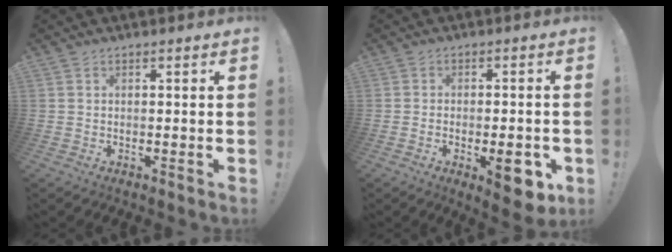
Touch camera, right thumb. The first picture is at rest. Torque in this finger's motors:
{"motor_torque": [0.05, 0.10, -0.02, 0.18, -0.10]}